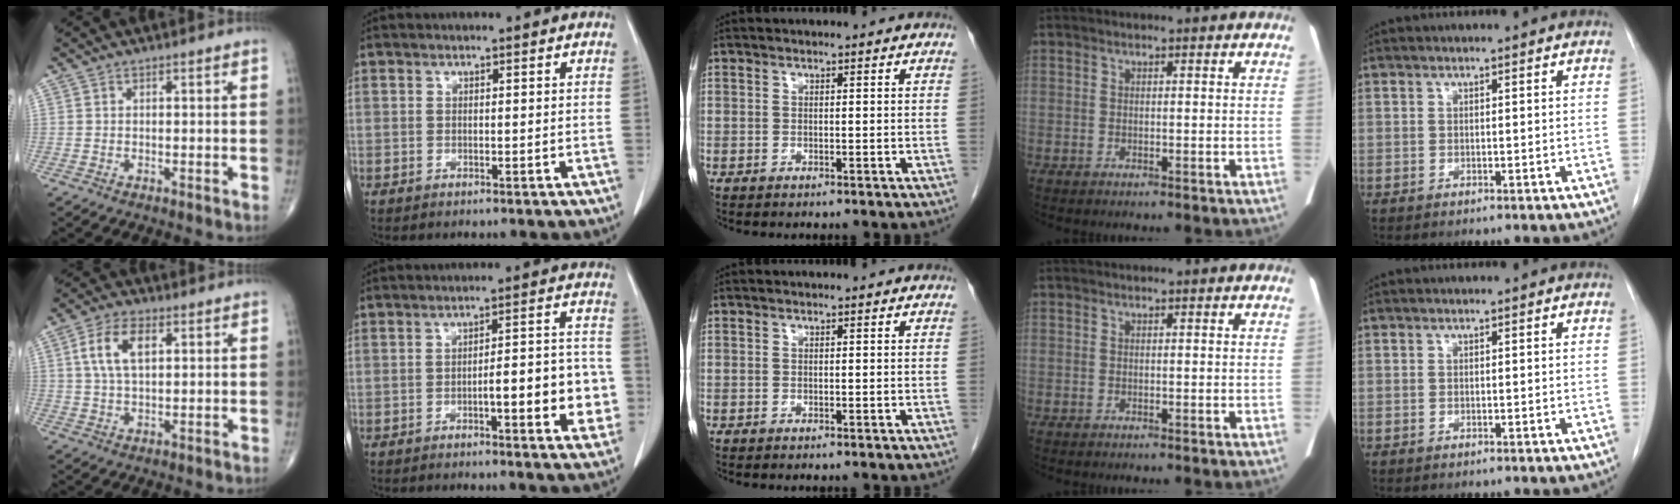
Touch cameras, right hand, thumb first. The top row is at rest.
{"thumb": {"total": 8.1, "force": [2.4, 4.1, 6.5], "torque": [-0.128, 0.005, 0.046]}, "index": {"total": 9.9, "force": [-2.5, 2.2, 9.4], "torque": [-0.117, 0.020, -0.029]}}